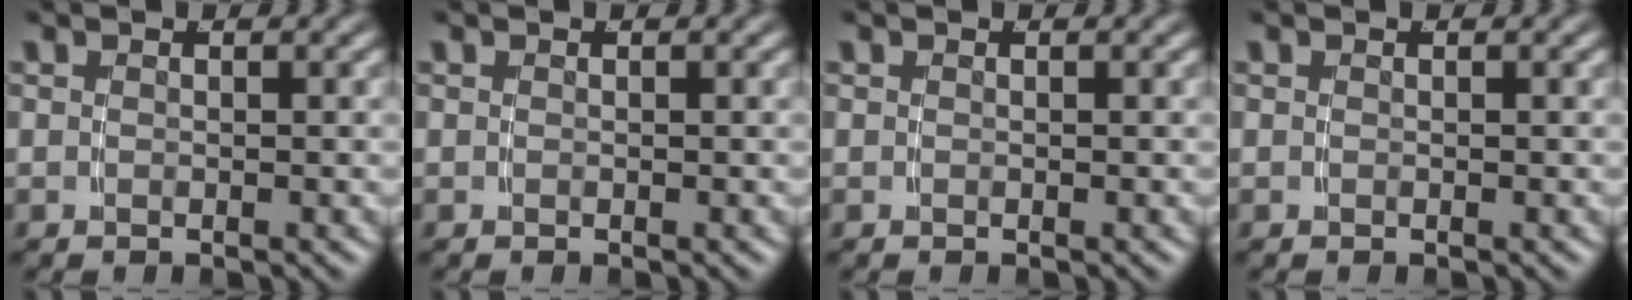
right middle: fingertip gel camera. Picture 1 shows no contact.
{"total": 0.0}
{"total": 0.0}
{"total": 0.0}